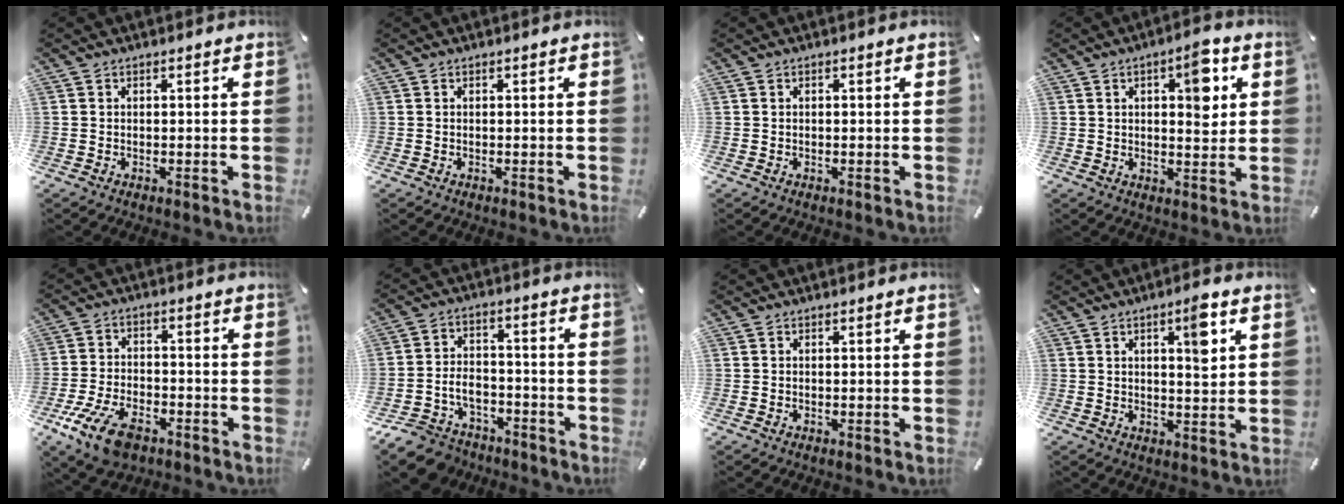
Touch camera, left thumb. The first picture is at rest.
{"total": 0.0}
{"total": 0.0}
{"total": 9.3, "force": [3.2, 4.3, 7.6], "torque": [-0.083, -0.016, 0.045]}
{"total": 11.4, "force": [-6.7, 6.1, 7.0], "torque": [-0.146, 0.028, -0.123]}
{"total": 8.5, "force": [-5.2, 6.2, 2.6], "torque": [-0.059, 0.028, -0.095]}
{"total": 0.0}
{"total": 6.9, "force": [2.9, 1.9, 5.9], "torque": [-0.081, -0.014, 0.040]}